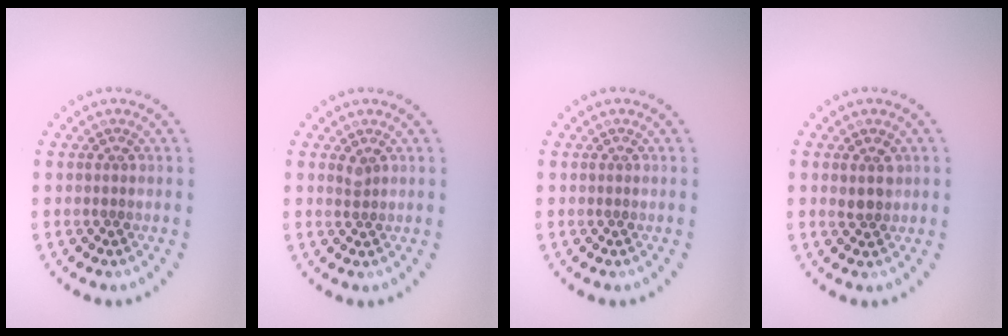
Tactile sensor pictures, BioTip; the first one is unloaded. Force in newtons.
{"total": 0.8, "press": 0.6, "slide": 0.5}
{"total": 0.0}
{"total": 1.7, "press": 1.6, "slide": 0.7}